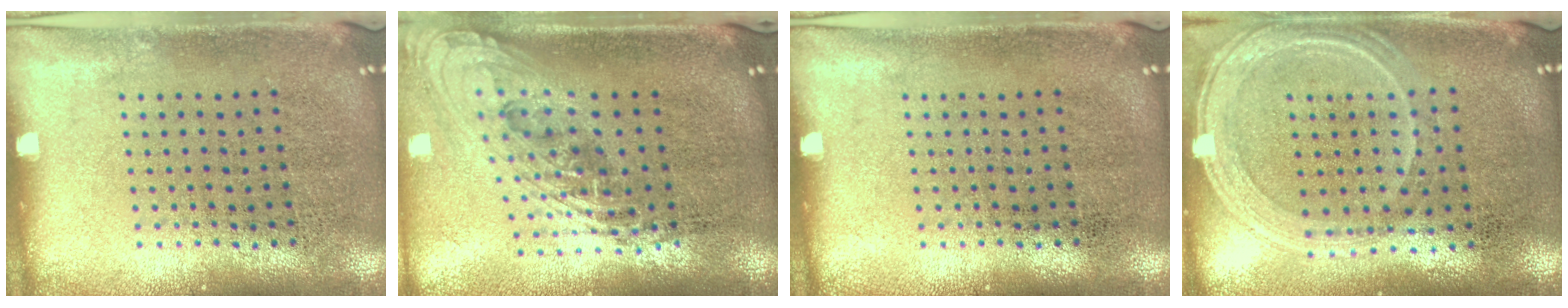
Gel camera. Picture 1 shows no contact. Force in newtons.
{"total": 2.2, "press": 1.6, "slide": 1.5}
{"total": 0.0}
{"total": 1.2, "press": 1.2, "slide": 0.2}